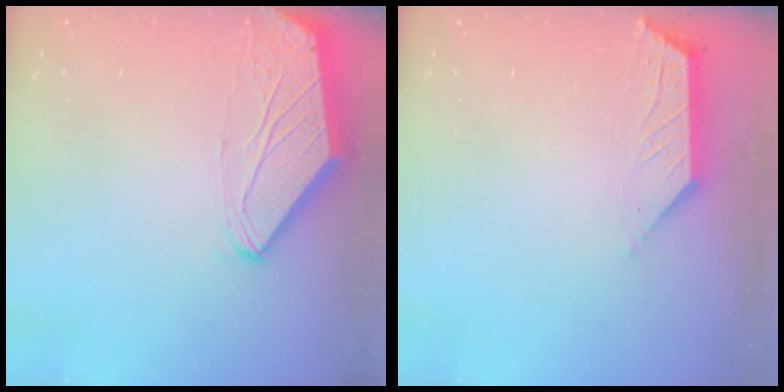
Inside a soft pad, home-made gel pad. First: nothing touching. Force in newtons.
{"total": 2.7, "press": 2.7, "slide": 0.5}